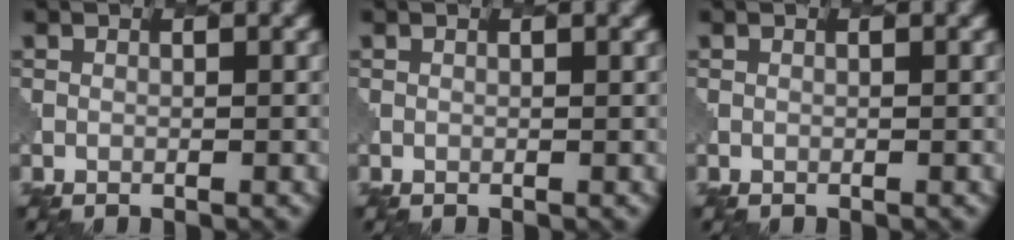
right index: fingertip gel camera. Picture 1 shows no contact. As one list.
[{"total": 0.6, "force": [0.3, 0.2, 0.5], "torque": [-0.003, 0.000, 0.001]}, {"total": 0.0}]